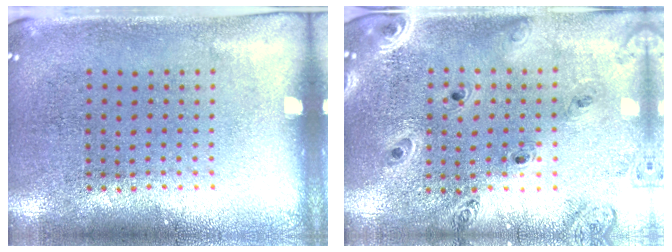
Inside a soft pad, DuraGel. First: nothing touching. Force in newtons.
{"total": 1.4, "press": 1.4, "slide": 0.1}